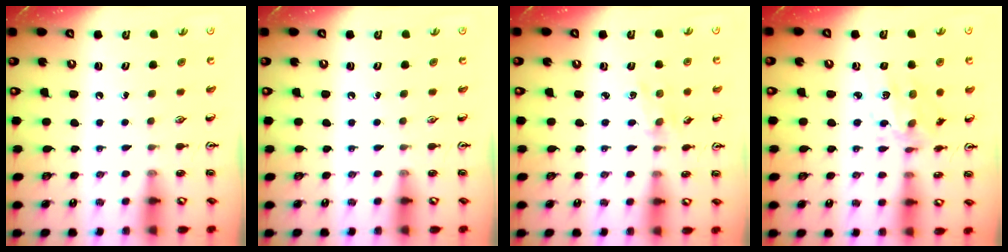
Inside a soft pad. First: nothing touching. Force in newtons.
{"total": 0.0}
{"total": 2.5, "press": 2.4, "slide": 0.4}
{"total": 8.3, "press": 8.3, "slide": 0.5}